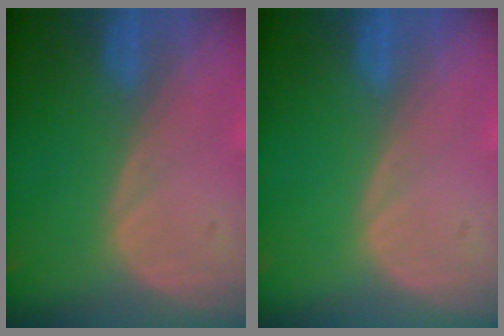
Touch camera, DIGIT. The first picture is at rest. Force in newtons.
{"total": 0.0}